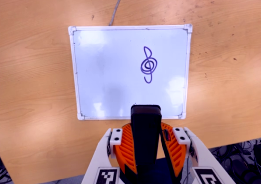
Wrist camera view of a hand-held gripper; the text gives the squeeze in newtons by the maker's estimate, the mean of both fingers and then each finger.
{"total": 8.1, "left": 6.6, "right": 9.6}